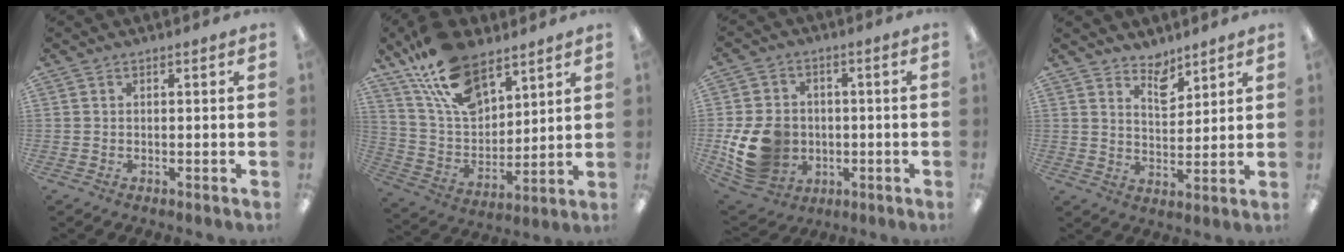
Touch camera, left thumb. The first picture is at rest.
{"total": 18.8, "force": [12.2, 9.7, 10.5], "torque": [-0.203, -0.049, 0.225]}
{"total": 13.5, "force": [-2.2, 11.3, 7.0], "torque": [-0.153, 0.010, -0.032]}
{"total": 6.0, "force": [5.1, 2.6, 1.8], "torque": [-0.011, -0.038, 0.089]}